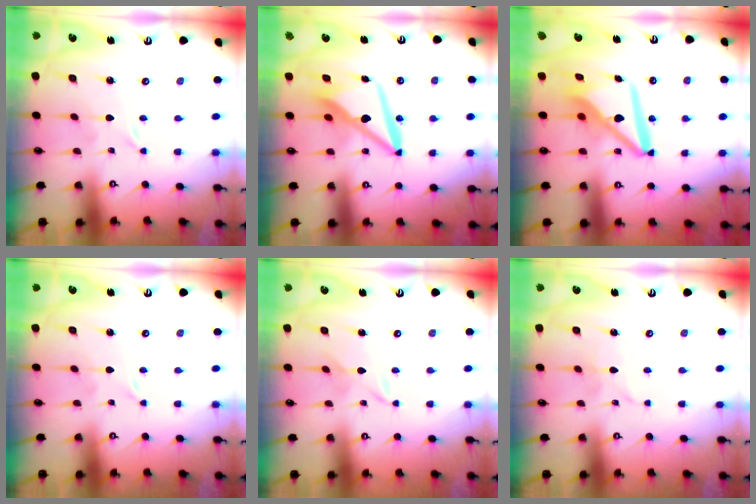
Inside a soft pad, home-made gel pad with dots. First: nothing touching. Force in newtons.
{"total": 10.8, "press": 10.7, "slide": 1.0}
{"total": 12.1, "press": 12.1, "slide": 1.4}
{"total": 0.0}
{"total": 2.4, "press": 2.4, "slide": 0.3}
{"total": 2.3, "press": 2.3, "slide": 0.0}